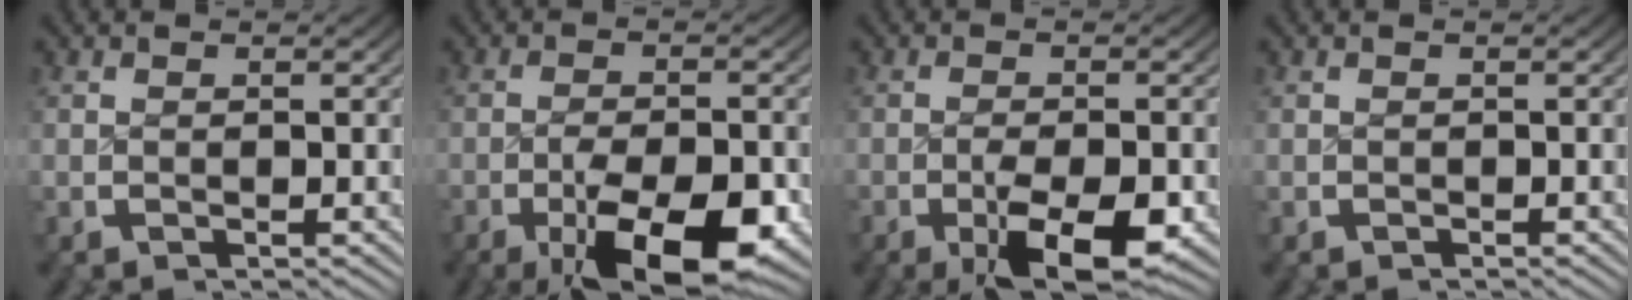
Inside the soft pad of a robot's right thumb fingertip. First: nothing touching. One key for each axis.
{"total": 10.6, "fx": -4.8, "fy": 5.4, "fz": 7.8, "tx": -0.146, "ty": -0.041, "tz": -0.067}
{"total": 7.4, "fx": -3.2, "fy": 3.7, "fz": 5.5, "tx": -0.108, "ty": -0.025, "tz": -0.051}
{"total": 0.0}